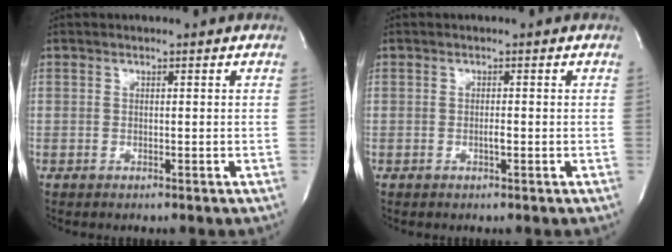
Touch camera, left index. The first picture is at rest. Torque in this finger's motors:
{"motor_torque": [0.28, 0.13, -0.02, 0.00]}